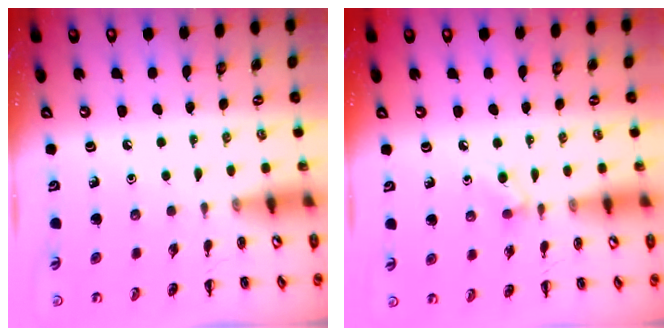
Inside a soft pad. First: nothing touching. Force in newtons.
{"total": 3.6, "press": 3.3, "slide": 1.5}